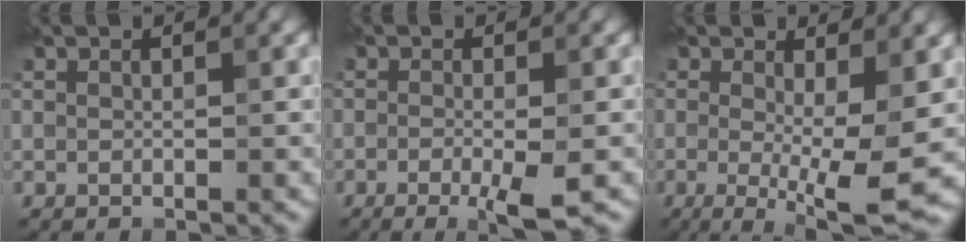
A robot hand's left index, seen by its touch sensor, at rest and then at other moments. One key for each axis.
{"total": 3.4, "fx": -1.5, "fy": 0.4, "fz": 3.0, "tx": -0.055, "ty": -0.009, "tz": -0.028}
{"total": 7.8, "fx": -0.9, "fy": 1.8, "fz": 7.5, "tx": -0.126, "ty": -0.019, "tz": -0.013}